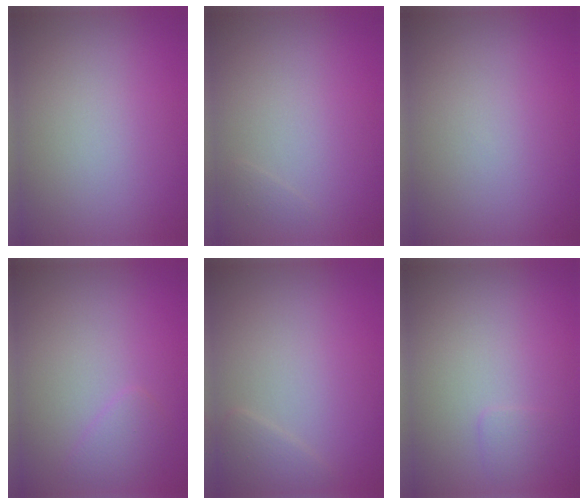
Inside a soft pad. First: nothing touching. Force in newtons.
{"total": 0.5, "press": 0.5, "slide": 0.1}
{"total": 0.0}
{"total": 1.4, "press": 1.4, "slide": 0.1}
{"total": 1.3, "press": 1.3, "slide": 0.1}
{"total": 0.8, "press": 0.8, "slide": 0.1}